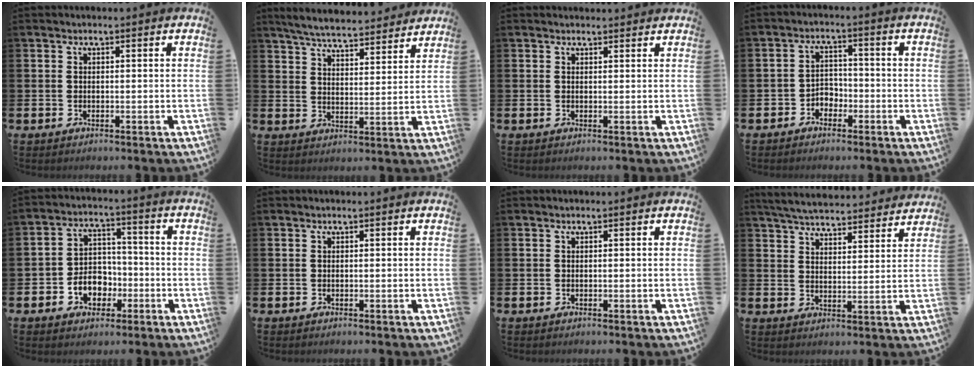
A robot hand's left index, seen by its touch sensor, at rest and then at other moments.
{"total": 6.0, "force": [5.8, 0.6, 1.3], "torque": [-0.044, -0.038, 0.102]}
{"total": 0.8, "force": [0.7, 0.2, 0.1], "torque": [0.006, -0.001, 0.012]}
{"total": 2.7, "force": [-1.9, 1.8, 0.5], "torque": [-0.023, 0.008, -0.043]}
{"total": 5.2, "force": [-1.8, 4.4, 2.1], "torque": [-0.036, 0.006, -0.038]}
{"total": 0.0}
{"total": 0.0}
{"total": 5.7, "force": [5.6, 0.6, 0.9], "torque": [-0.037, -0.039, 0.100]}